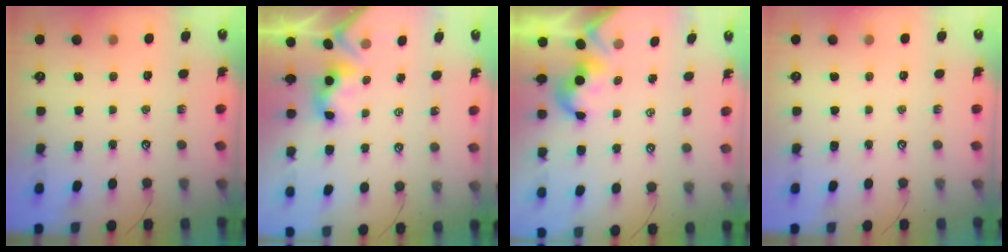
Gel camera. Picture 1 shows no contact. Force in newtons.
{"total": 3.0, "press": 2.9, "slide": 0.6}
{"total": 1.9, "press": 1.9, "slide": 0.4}
{"total": 0.0}